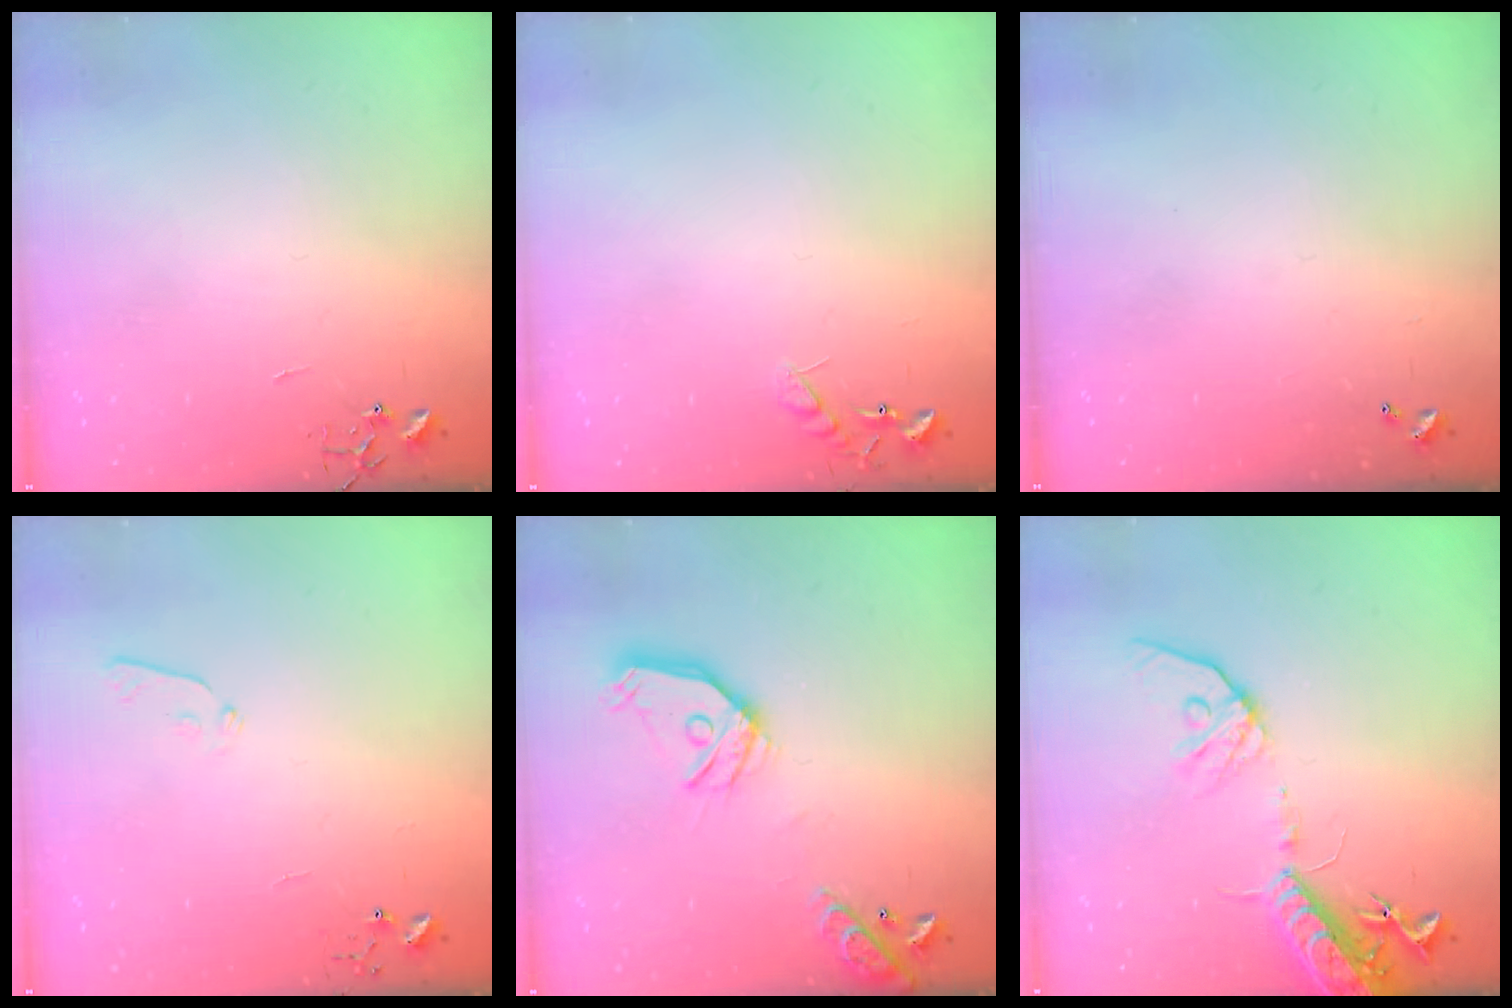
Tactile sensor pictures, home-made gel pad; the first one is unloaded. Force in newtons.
{"total": 7.6, "press": 7.6, "slide": 0.7}
{"total": 0.0}
{"total": 4.8, "press": 4.7, "slide": 1.0}
{"total": 16.2, "press": 16.0, "slide": 2.5}
{"total": 16.6, "press": 16.2, "slide": 3.5}